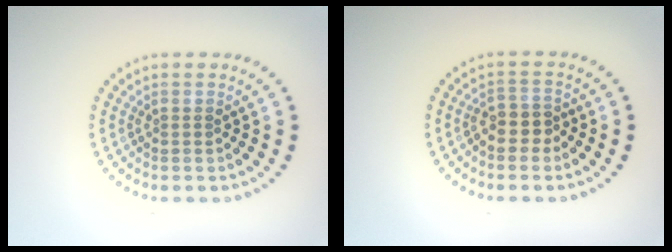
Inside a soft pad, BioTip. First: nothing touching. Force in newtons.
{"total": 2.4, "press": 2.2, "slide": 1.1}